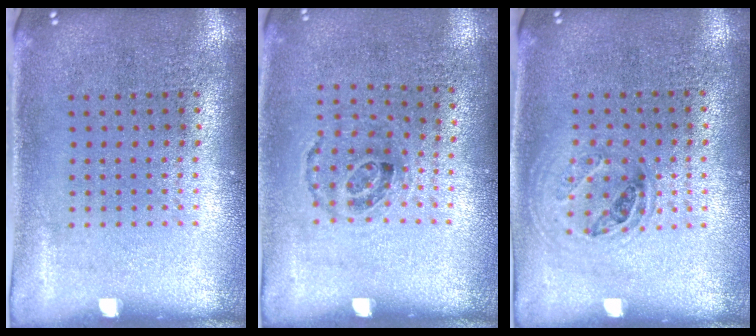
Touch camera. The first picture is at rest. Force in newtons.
{"total": 1.0, "press": 0.6, "slide": 0.8}
{"total": 1.1, "press": 1.0, "slide": 0.5}